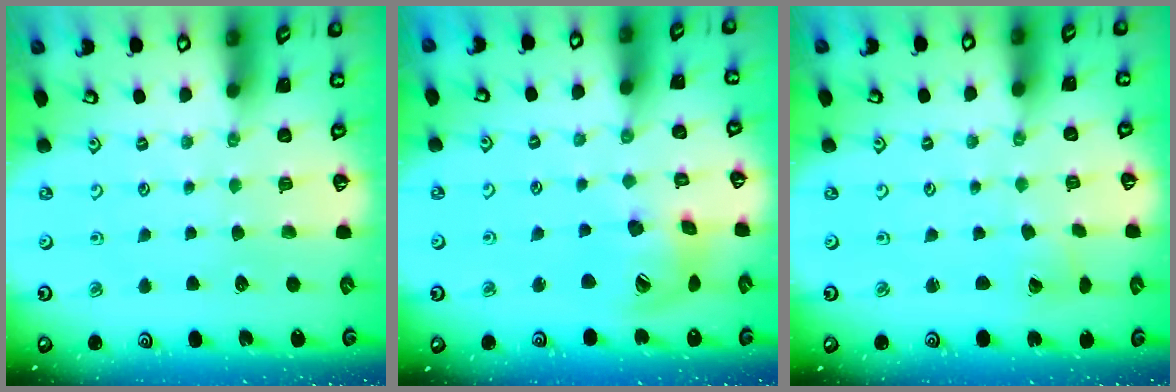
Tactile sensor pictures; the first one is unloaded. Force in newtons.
{"total": 14.7, "press": 14.5, "slide": 2.3}
{"total": 1.9, "press": 1.9, "slide": 0.0}